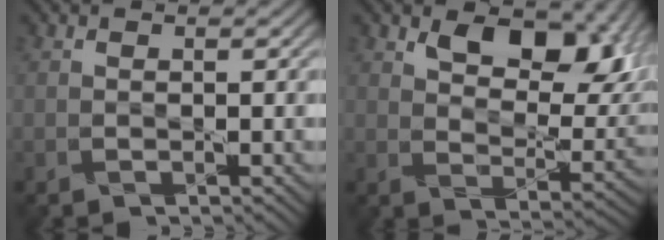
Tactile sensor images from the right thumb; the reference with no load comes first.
{"total": 11.7, "force": [5.9, 6.2, 8.1], "torque": [-0.121, -0.013, 0.097]}